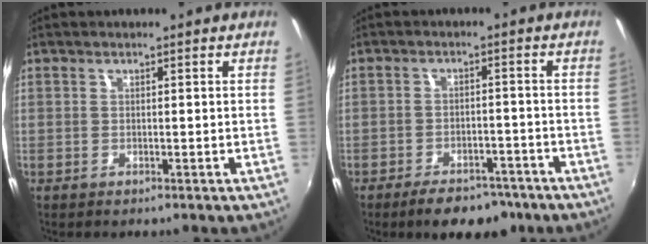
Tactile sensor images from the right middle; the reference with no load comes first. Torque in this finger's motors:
{"motor_torque": [0.62, -0.74, 0.05, 0.04]}